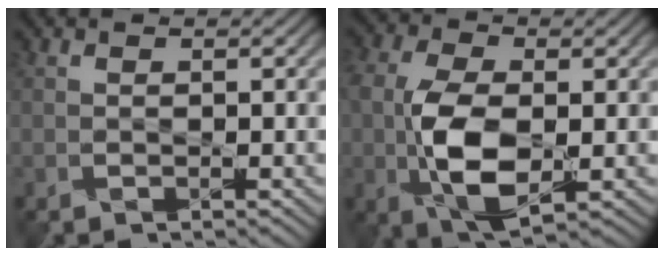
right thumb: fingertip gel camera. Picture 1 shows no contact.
{"total": 8.9, "force": [-1.3, 4.6, 7.6], "torque": [-0.170, -0.001, -0.025]}